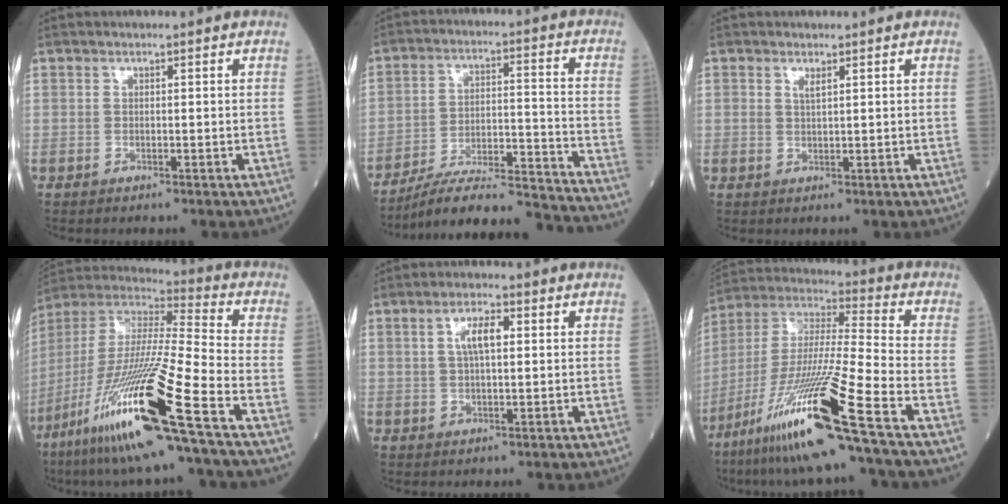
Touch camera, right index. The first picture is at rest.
{"total": 19.4, "force": [-18.4, -0.6, 6.3], "torque": [-0.089, 0.002, -0.278]}
{"total": 1.1, "force": [0.7, 0.3, 0.7], "torque": [-0.020, 0.002, 0.016]}
{"total": 24.7, "force": [-12.6, -0.2, 21.3], "torque": [-0.439, -0.057, -0.243]}
{"total": 4.5, "force": [1.2, 1.3, 4.1], "torque": [-0.079, 0.009, 0.021]}
{"total": 21.5, "force": [-11.9, -1.0, 17.8], "torque": [-0.378, -0.046, -0.227]}